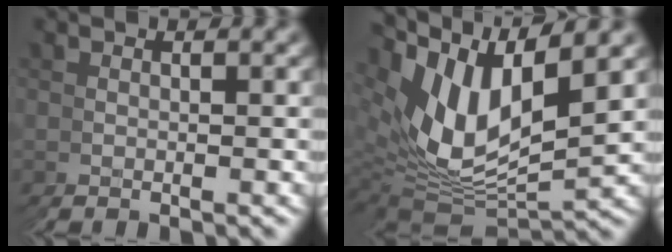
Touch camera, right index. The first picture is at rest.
{"total": 12.5, "force": [1.3, 9.4, 8.2], "torque": [-0.167, -0.022, 0.025]}